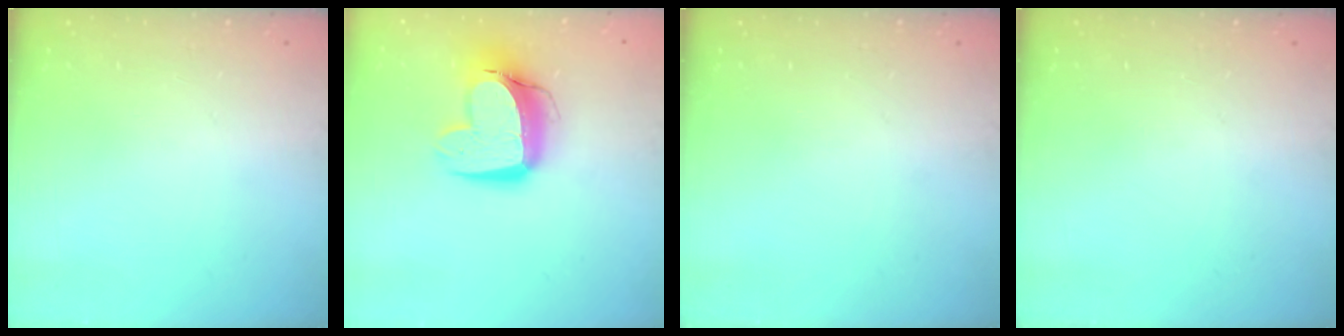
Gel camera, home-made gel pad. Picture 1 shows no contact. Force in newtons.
{"total": 13.6, "press": 13.5, "slide": 1.4}
{"total": 0.0}
{"total": 0.0}